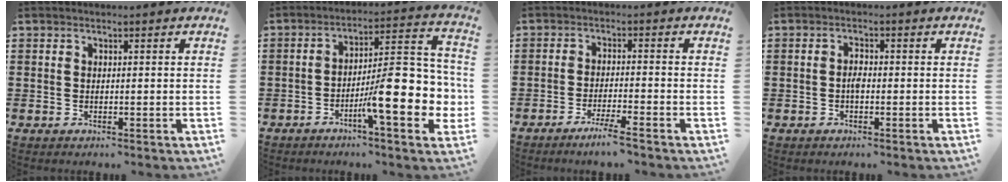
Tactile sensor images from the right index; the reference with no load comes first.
{"total": 13.4, "force": [-3.8, 3.5, 12.4], "torque": [-0.193, -0.024, -0.068]}
{"total": 3.4, "force": [-2.8, -0.4, 2.0], "torque": [-0.039, -0.008, -0.053]}
{"total": 1.7, "force": [-0.5, 0.7, 1.4], "torque": [-0.029, 0.000, -0.010]}